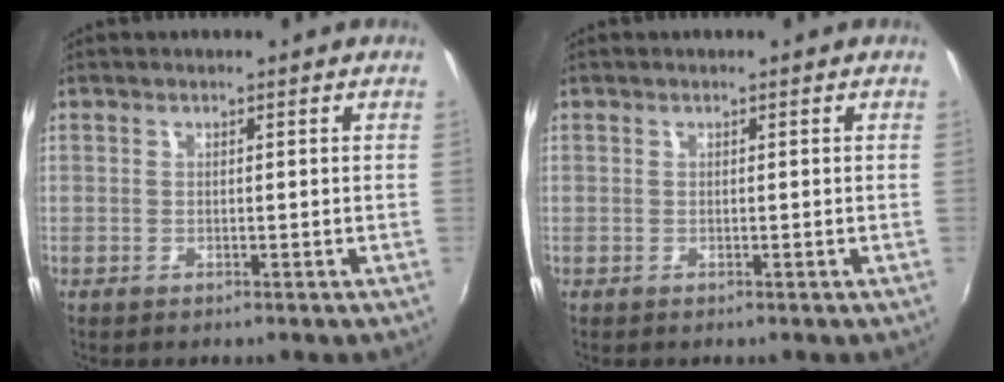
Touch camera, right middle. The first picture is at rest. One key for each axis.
{"total": 0.0}